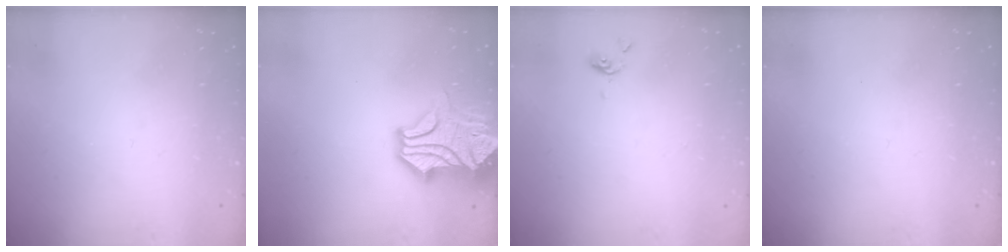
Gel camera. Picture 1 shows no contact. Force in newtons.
{"total": 10.9, "press": 10.8, "slide": 1.9}
{"total": 0.0}
{"total": 0.0}